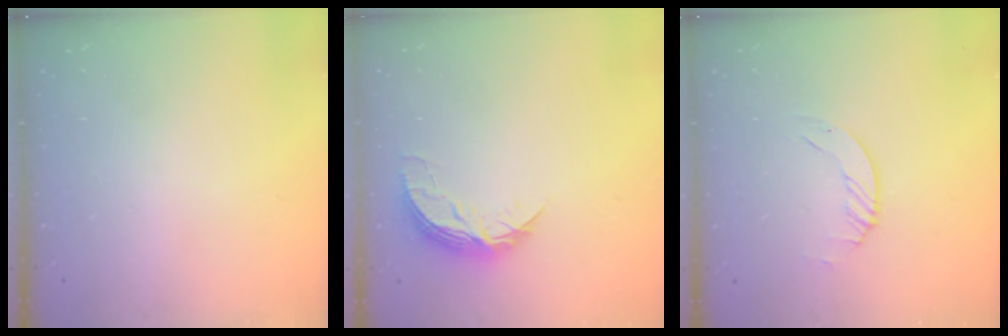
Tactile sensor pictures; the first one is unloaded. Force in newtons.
{"total": 8.0, "press": 8.0, "slide": 0.6}
{"total": 1.2, "press": 1.2, "slide": 0.2}